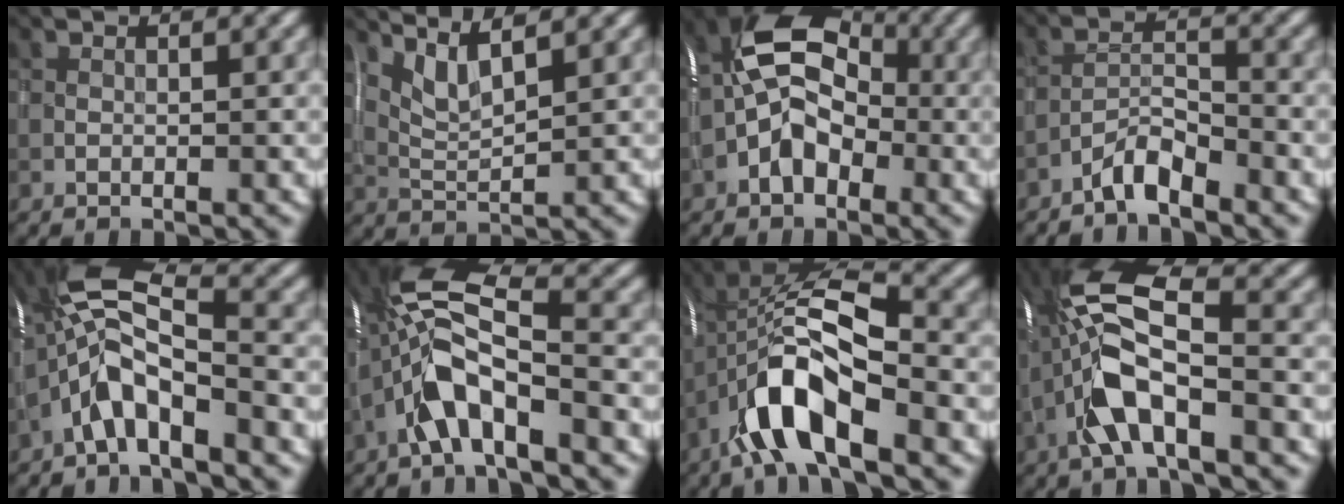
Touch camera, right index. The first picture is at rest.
{"total": 3.1, "force": [2.3, 0.3, 2.0], "torque": [-0.050, -0.004, 0.055]}
{"total": 6.8, "force": [-1.1, 4.7, 4.8], "torque": [-0.081, 0.015, -0.035]}
{"total": 2.8, "force": [-2.3, 0.5, 1.4], "torque": [-0.027, 0.009, -0.049]}
{"total": 6.9, "force": [-2.8, 2.0, 6.0], "torque": [-0.123, 0.017, -0.063]}
{"total": 8.4, "force": [-2.7, 2.6, 7.5], "torque": [-0.149, 0.020, -0.058]}
{"total": 10.6, "force": [-4.1, 4.0, 8.9], "torque": [-0.173, 0.014, -0.079]}
{"total": 9.3, "force": [-1.9, 3.1, 8.6], "torque": [-0.180, 0.021, -0.045]}